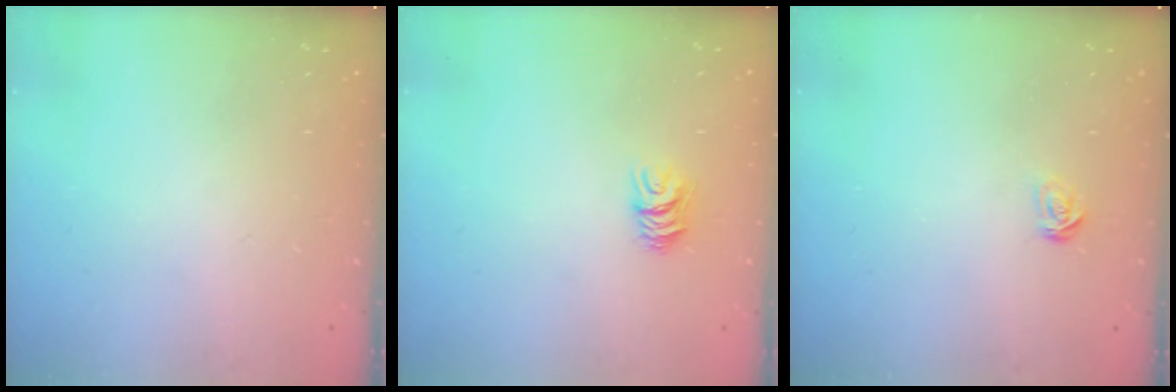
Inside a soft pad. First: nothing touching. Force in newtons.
{"total": 6.1, "press": 6.1, "slide": 0.3}
{"total": 2.3, "press": 2.3, "slide": 0.1}